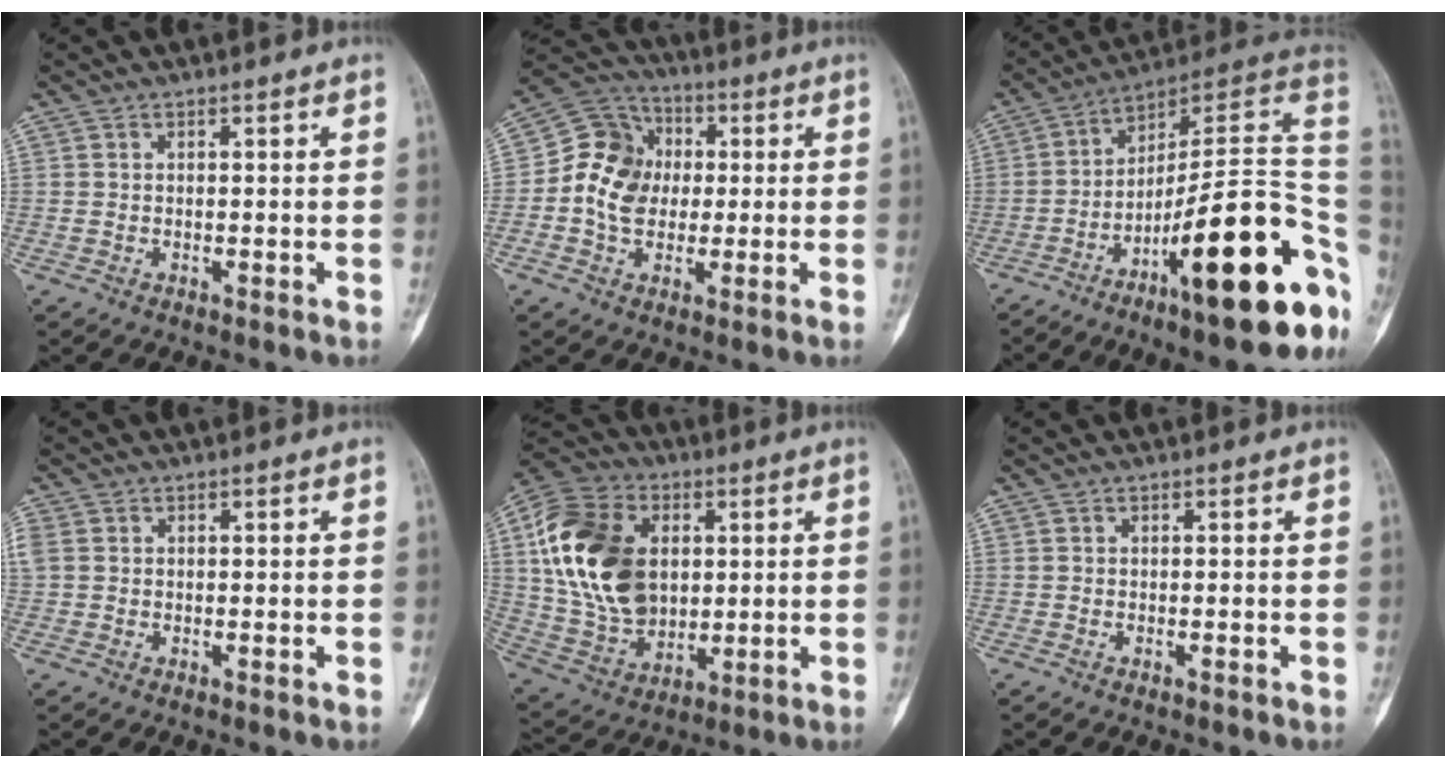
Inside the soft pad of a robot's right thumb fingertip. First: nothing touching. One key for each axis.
{"total": 11.9, "fx": -0.3, "fy": 9.8, "fz": 6.6, "tx": -0.096, "ty": 0.027, "tz": -0.015}
{"total": 25.7, "fx": -8.8, "fy": 6.8, "fz": 23.1, "tx": -0.262, "ty": 0.085, "tz": -0.125}
{"total": 3.1, "fx": 0.2, "fy": 2.6, "fz": 1.7, "tx": -0.055, "ty": 0.010, "tz": 0.007}
{"total": 22.2, "fx": 3.5, "fy": 15.7, "fz": 15.4, "tx": -0.286, "ty": -0.002, "tz": 0.071}
{"total": 0.0}